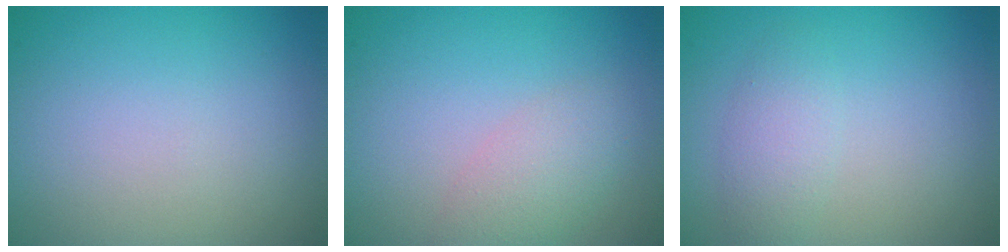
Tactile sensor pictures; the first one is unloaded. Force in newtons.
{"total": 2.8, "press": 2.8, "slide": 0.1}
{"total": 2.0, "press": 2.0, "slide": 0.1}